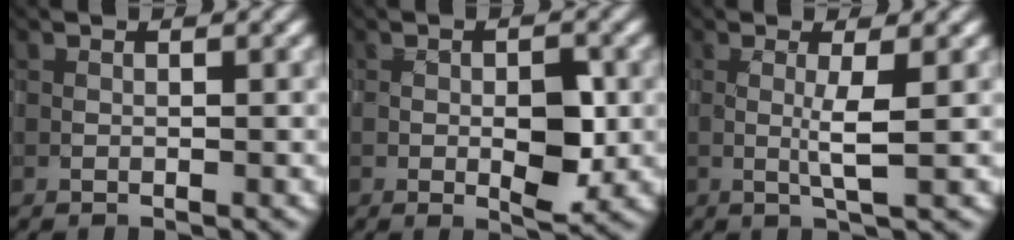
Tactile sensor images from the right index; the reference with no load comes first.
{"total": 3.9, "force": [-0.4, 1.8, 3.4], "torque": [-0.058, -0.006, -0.004]}
{"total": 2.3, "force": [0.1, 0.0, 2.3], "torque": [-0.049, -0.003, 0.000]}